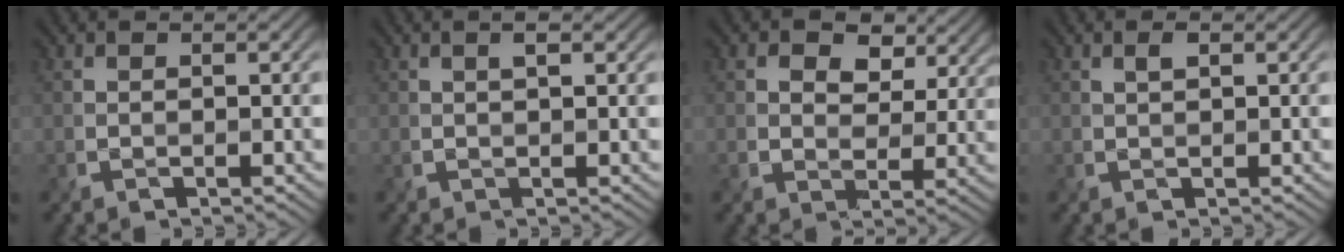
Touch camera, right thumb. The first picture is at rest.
{"total": 1.2, "force": [0.7, 0.3, 1.0], "torque": [-0.019, 0.002, 0.012]}
{"total": 6.1, "force": [3.0, 4.3, 3.2], "torque": [-0.056, -0.007, 0.042]}
{"total": 0.9, "force": [0.5, 0.3, 0.7], "torque": [-0.016, 0.001, 0.010]}